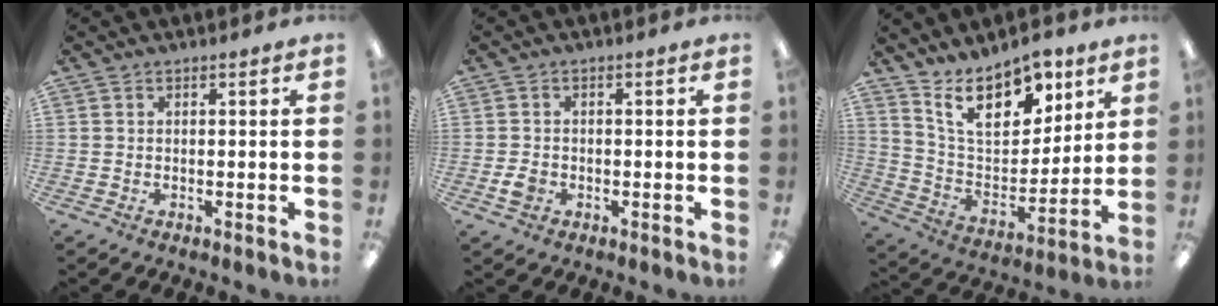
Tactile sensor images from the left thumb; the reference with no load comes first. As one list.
[{"total": 2.6, "force": [-0.8, 2.1, 1.2], "torque": [-0.019, 0.004, -0.013]}, {"total": 17.6, "force": [11.6, 8.7, 9.9], "torque": [-0.165, -0.055, 0.206]}]